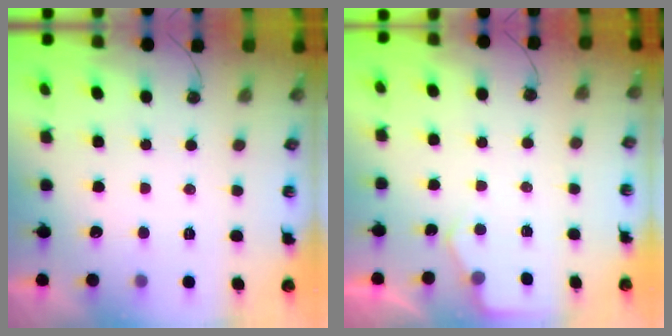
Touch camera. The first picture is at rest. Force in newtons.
{"total": 3.7, "press": 3.6, "slide": 0.6}